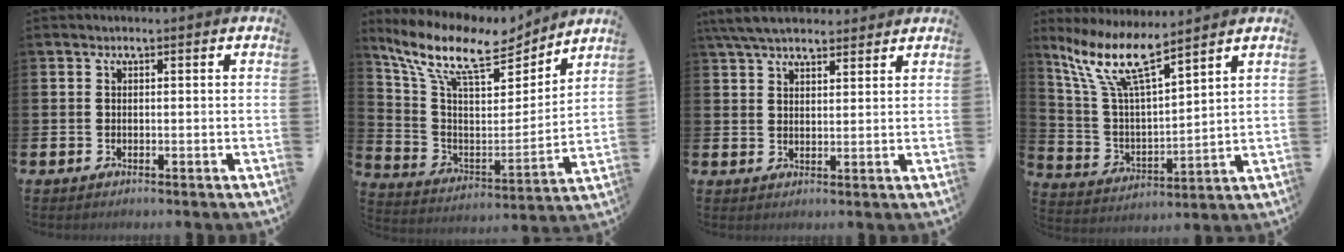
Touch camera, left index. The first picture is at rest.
{"total": 12.2, "force": [10.1, 3.6, 5.9], "torque": [-0.146, -0.064, 0.169]}
{"total": 5.6, "force": [5.1, 1.4, 1.7], "torque": [-0.055, -0.008, 0.098]}
{"total": 10.7, "force": [8.4, 2.3, 6.2], "torque": [-0.151, -0.036, 0.145]}